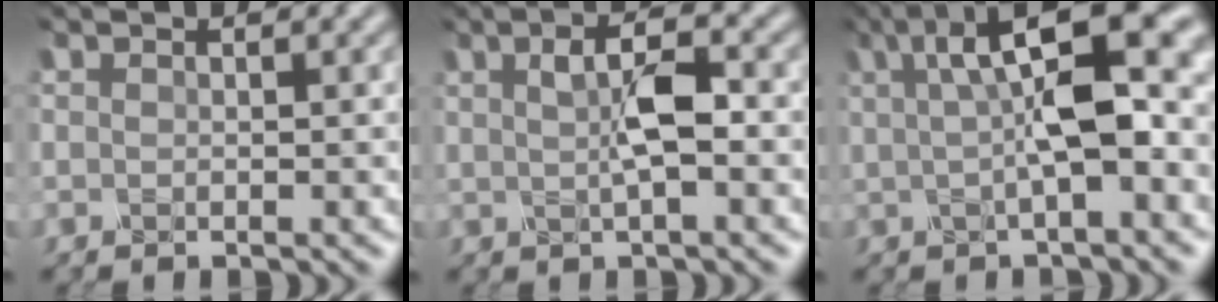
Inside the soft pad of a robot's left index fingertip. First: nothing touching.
{"total": 3.5, "force": [-0.1, 1.0, 3.4], "torque": [-0.064, 0.008, -0.003]}
{"total": 9.0, "force": [1.4, 2.9, 8.4], "torque": [-0.124, 0.016, 0.016]}